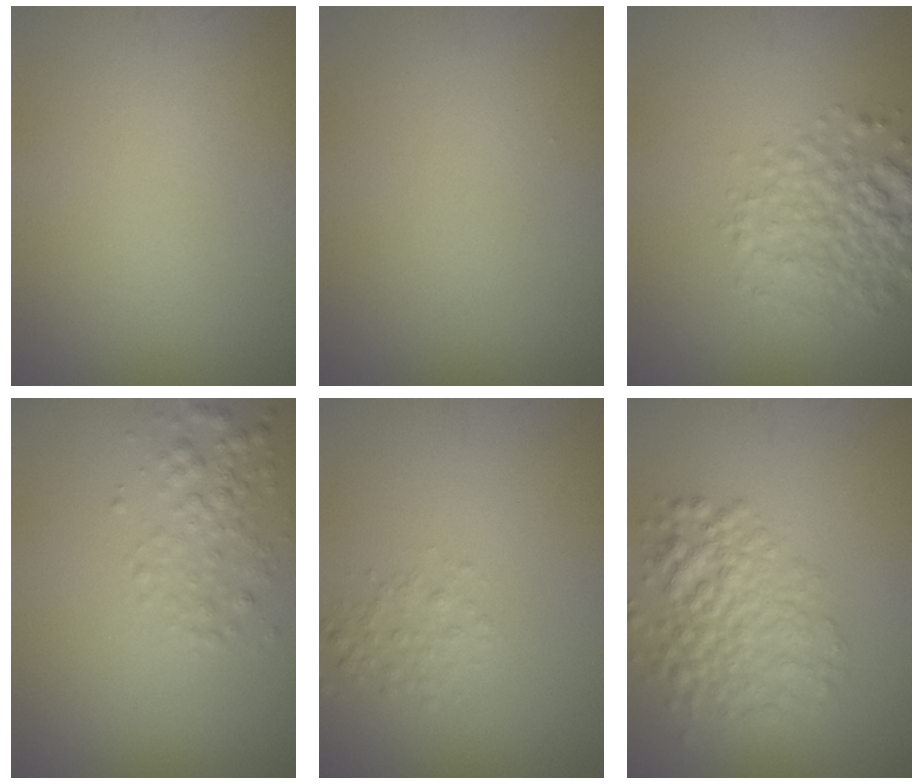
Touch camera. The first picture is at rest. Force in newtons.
{"total": 0.0}
{"total": 4.5, "press": 4.5, "slide": 0.2}
{"total": 2.3, "press": 2.3, "slide": 0.0}
{"total": 1.5, "press": 1.5, "slide": 0.1}
{"total": 5.1, "press": 5.1, "slide": 0.2}